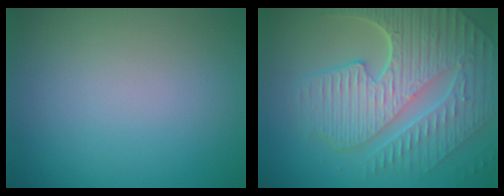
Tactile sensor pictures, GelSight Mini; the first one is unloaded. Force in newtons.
{"total": 9.7, "press": 6.6, "slide": 7.0}